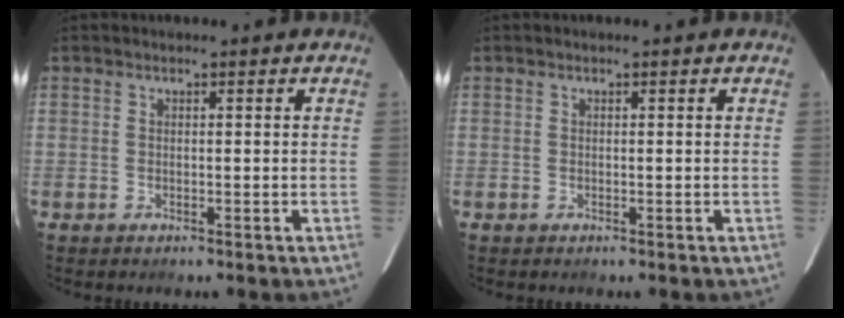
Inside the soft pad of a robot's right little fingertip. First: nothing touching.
{"total": 0.0}